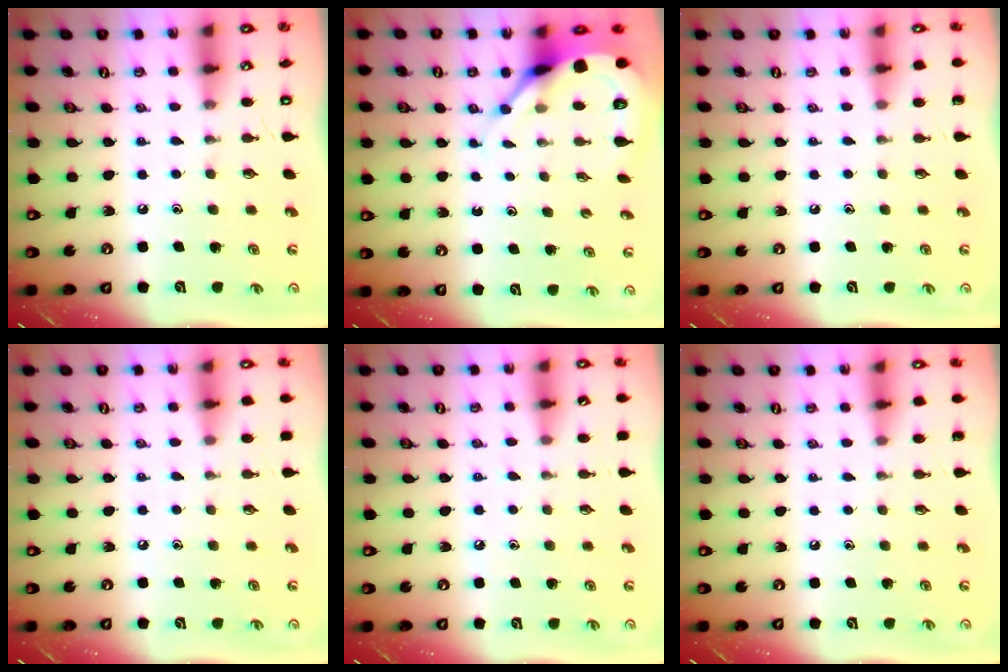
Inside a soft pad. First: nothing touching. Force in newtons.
{"total": 7.3, "press": 7.3, "slide": 0.9}
{"total": 0.0}
{"total": 3.3, "press": 3.3, "slide": 0.6}
{"total": 2.8, "press": 2.8, "slide": 0.4}
{"total": 0.0}